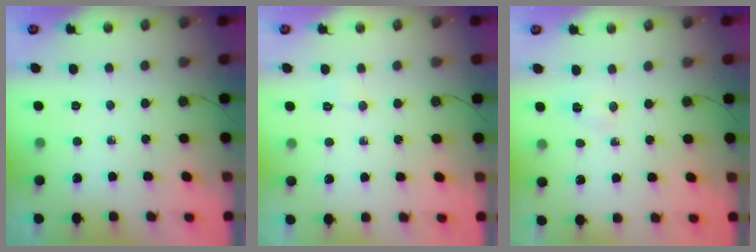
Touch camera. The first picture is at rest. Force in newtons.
{"total": 2.6, "press": 2.5, "slide": 0.5}
{"total": 2.3, "press": 2.3, "slide": 0.3}